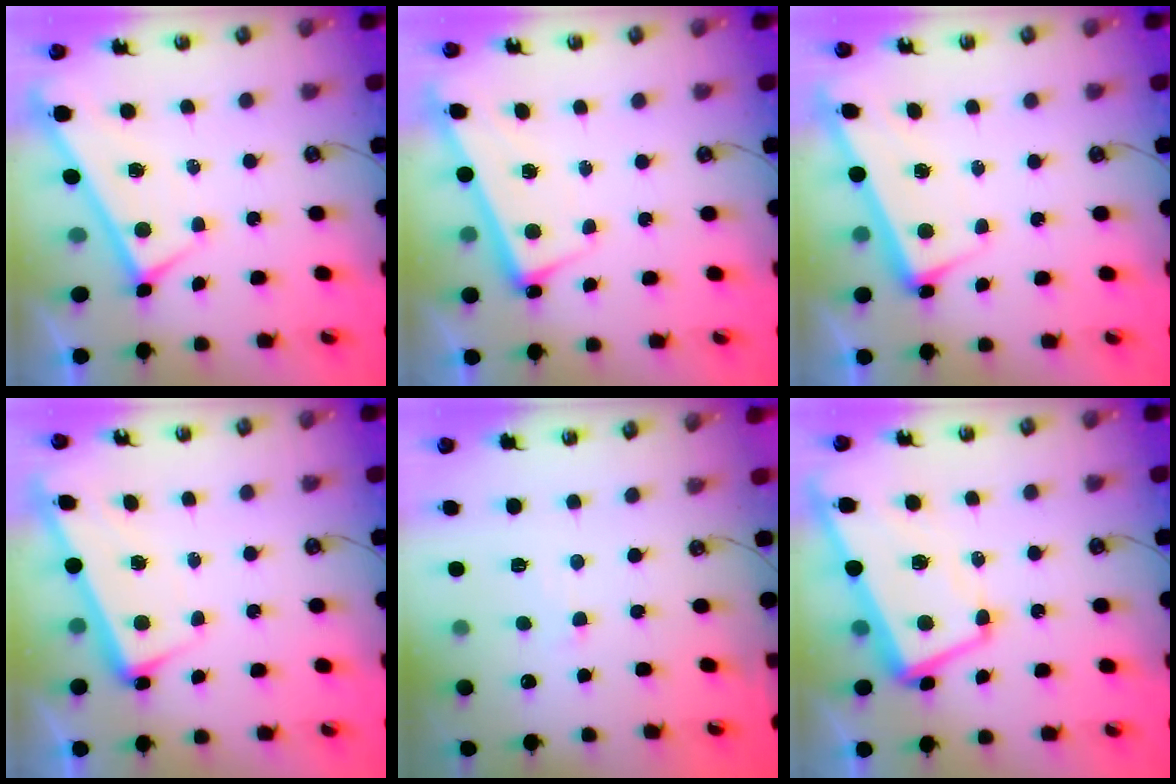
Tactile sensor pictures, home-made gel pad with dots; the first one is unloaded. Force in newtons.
{"total": 2.6, "press": 2.5, "slide": 0.7}
{"total": 2.6, "press": 2.5, "slide": 0.7}
{"total": 2.5, "press": 2.2, "slide": 1.1}
{"total": 0.8, "press": 0.6, "slide": 0.6}
{"total": 2.3, "press": 2.0, "slide": 1.0}